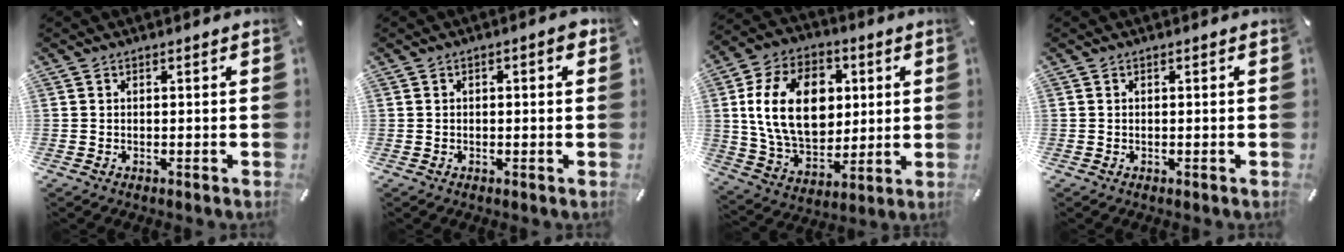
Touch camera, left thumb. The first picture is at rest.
{"total": 2.3, "force": [0.2, 1.0, 2.1], "torque": [-0.030, 0.004, -0.001]}
{"total": 19.3, "force": [2.9, 14.0, 12.9], "torque": [-0.240, 0.012, 0.054]}
{"total": 0.0}